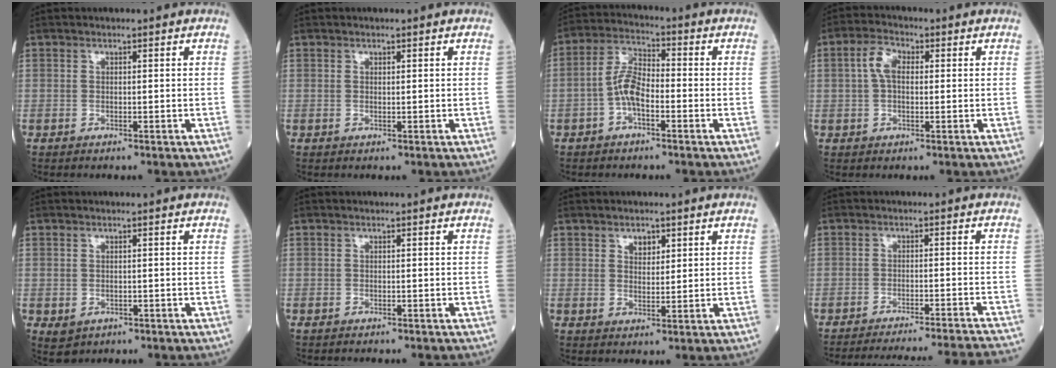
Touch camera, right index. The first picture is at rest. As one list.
[{"total": 0.0}, {"total": 5.9, "force": [-1.8, 2.3, 5.1], "torque": [-0.104, 0.013, -0.040]}, {"total": 4.1, "force": [0.7, 2.1, 3.5], "torque": [-0.080, 0.015, 0.013]}, {"total": 2.1, "force": [-0.8, 1.8, 0.9], "torque": [-0.012, 0.000, 0.000]}, {"total": 2.5, "force": [-2.3, 0.6, 0.9], "torque": [-0.015, -0.003, -0.026]}, {"total": 2.3, "force": [1.4, 1.4, 1.2], "torque": [-0.015, -0.001, 0.025]}, {"total": 22.8, "force": [-21.6, -1.3, 7.2], "torque": [-0.073, -0.034, -0.273]}]